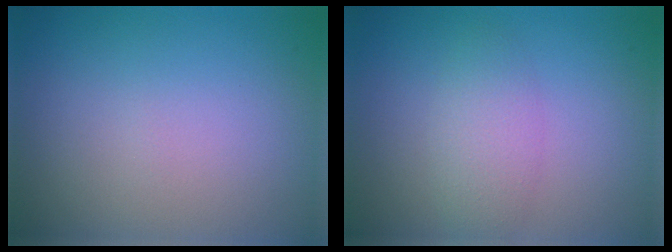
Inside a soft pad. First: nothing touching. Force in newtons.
{"total": 2.7, "press": 2.7, "slide": 0.1}